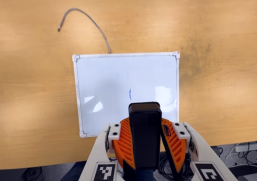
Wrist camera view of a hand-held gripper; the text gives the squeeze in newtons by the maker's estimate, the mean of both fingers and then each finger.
{"total": 7.9, "left": 8.6, "right": 7.3}